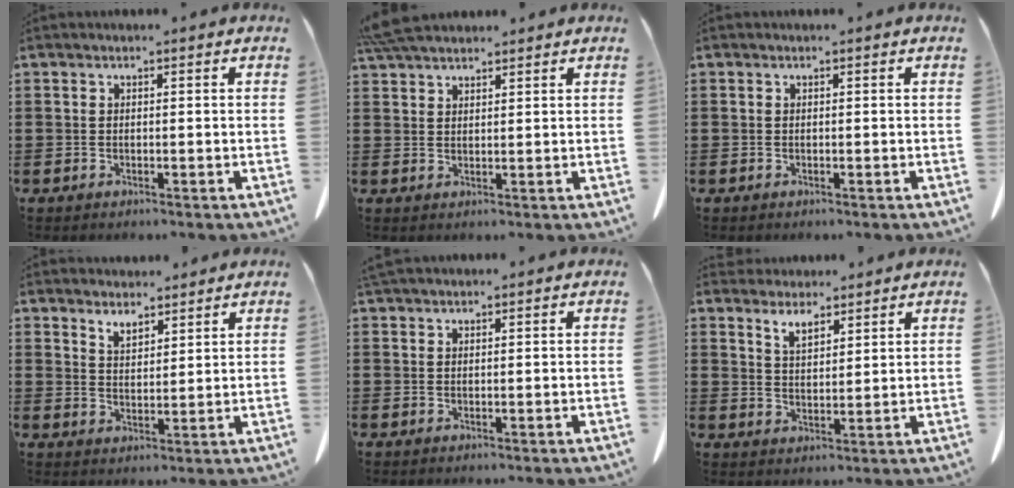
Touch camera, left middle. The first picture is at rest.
{"total": 4.7, "force": [4.2, 0.9, 2.0], "torque": [-0.051, -0.003, 0.081]}
{"total": 0.0}
{"total": 3.8, "force": [3.6, 1.1, 0.3], "torque": [-0.016, -0.010, 0.069]}
{"total": 1.3, "force": [1.2, 0.2, 0.3], "torque": [-0.009, -0.002, 0.025]}
{"total": 4.3, "force": [3.8, 1.5, 1.2], "torque": [-0.034, -0.007, 0.073]}